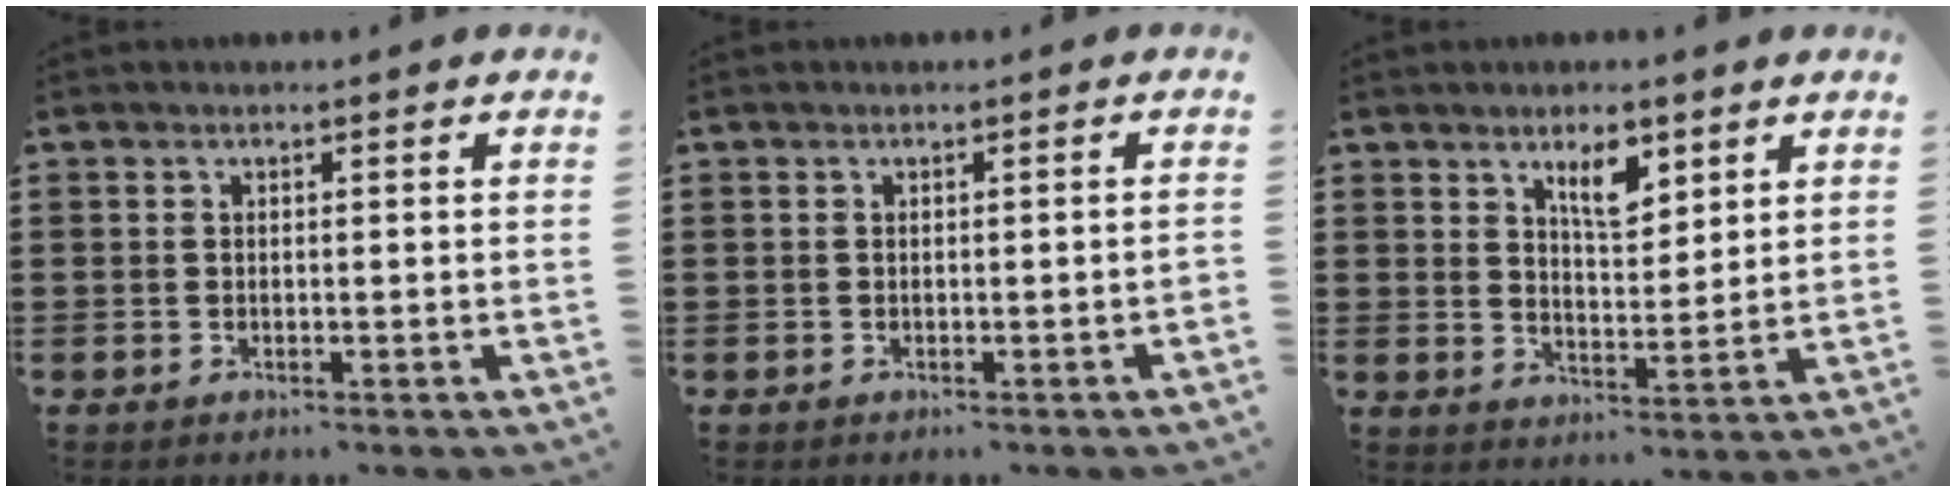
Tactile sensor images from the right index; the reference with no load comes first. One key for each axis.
{"total": 0.5, "fx": -0.4, "fy": 0.1, "fz": 0.3, "tx": -0.008, "ty": -0.003, "tz": -0.006}
{"total": 5.6, "fx": 3.4, "fy": 2.2, "fz": 3.9, "tx": -0.061, "ty": -0.004, "tz": 0.055}